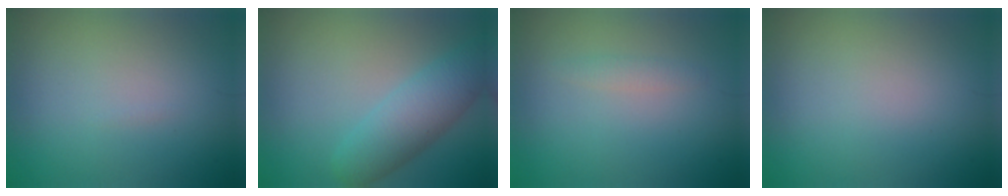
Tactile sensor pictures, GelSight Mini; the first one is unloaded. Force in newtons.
{"total": 4.9, "press": 4.9, "slide": 0.2}
{"total": 0.9, "press": 0.9, "slide": 0.1}
{"total": 0.0}